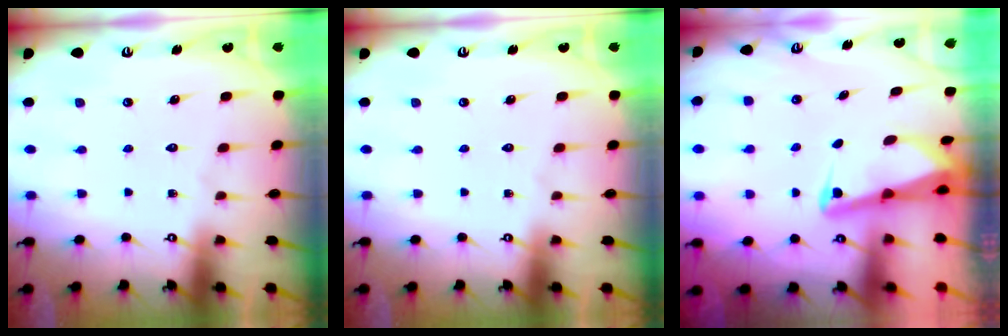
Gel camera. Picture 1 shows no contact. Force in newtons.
{"total": 0.0}
{"total": 2.7, "press": 2.6, "slide": 0.6}